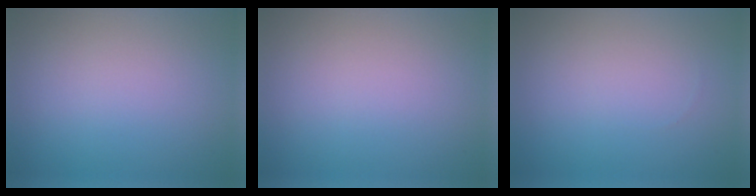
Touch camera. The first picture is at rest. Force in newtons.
{"total": 0.0}
{"total": 0.0}